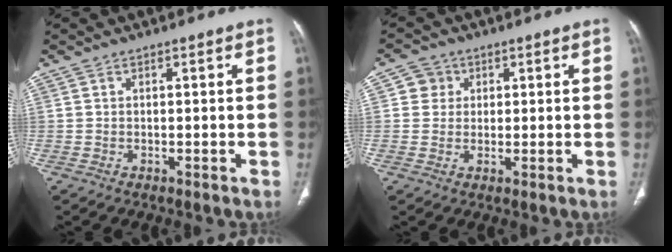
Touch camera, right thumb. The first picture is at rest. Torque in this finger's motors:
{"motor_torque": [0.95, 0.81, 0.34, -0.74, 0.05]}